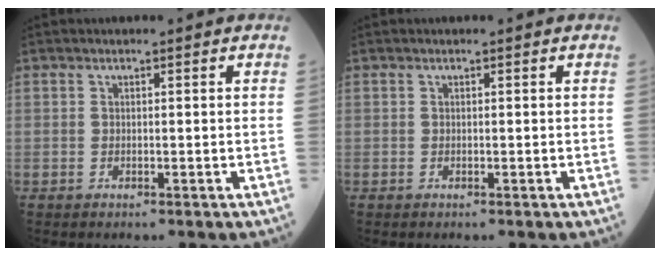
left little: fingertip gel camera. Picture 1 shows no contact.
{"total": 0.0}